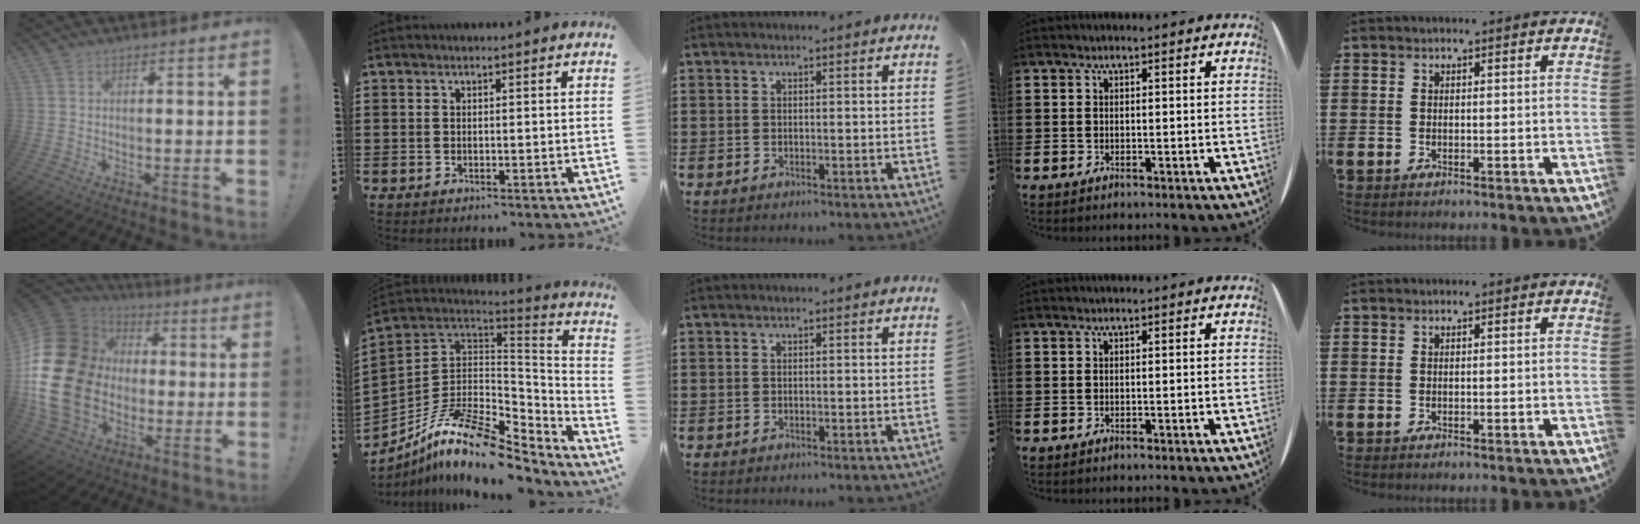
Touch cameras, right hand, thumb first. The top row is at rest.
{"thumb": {"total": 24.9, "force": [-1.5, 19.6, 15.2], "torque": [-0.308, 0.023, 0.004]}, "index": {"total": 14.9, "force": [-9.0, 6.2, 10.1], "torque": [-0.208, 0.027, -0.161]}}